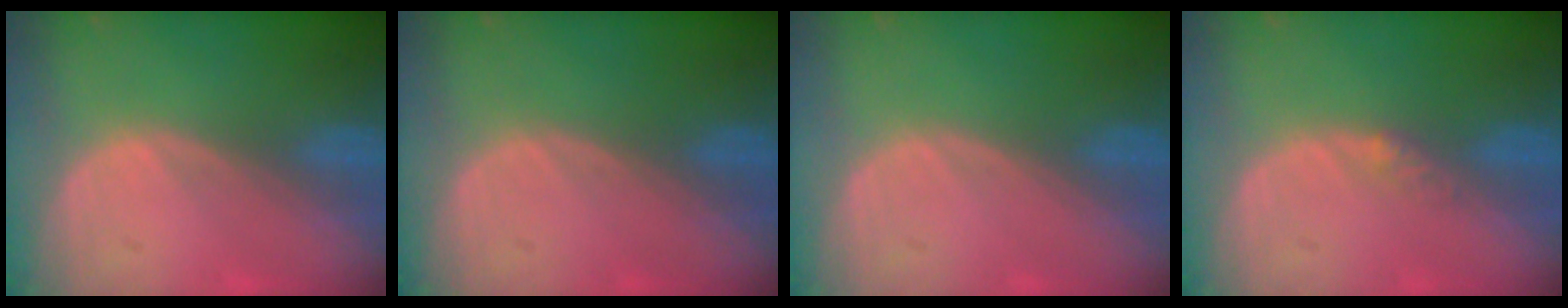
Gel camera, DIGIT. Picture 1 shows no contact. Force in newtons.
{"total": 0.0}
{"total": 0.0}
{"total": 1.6, "press": 1.3, "slide": 0.9}